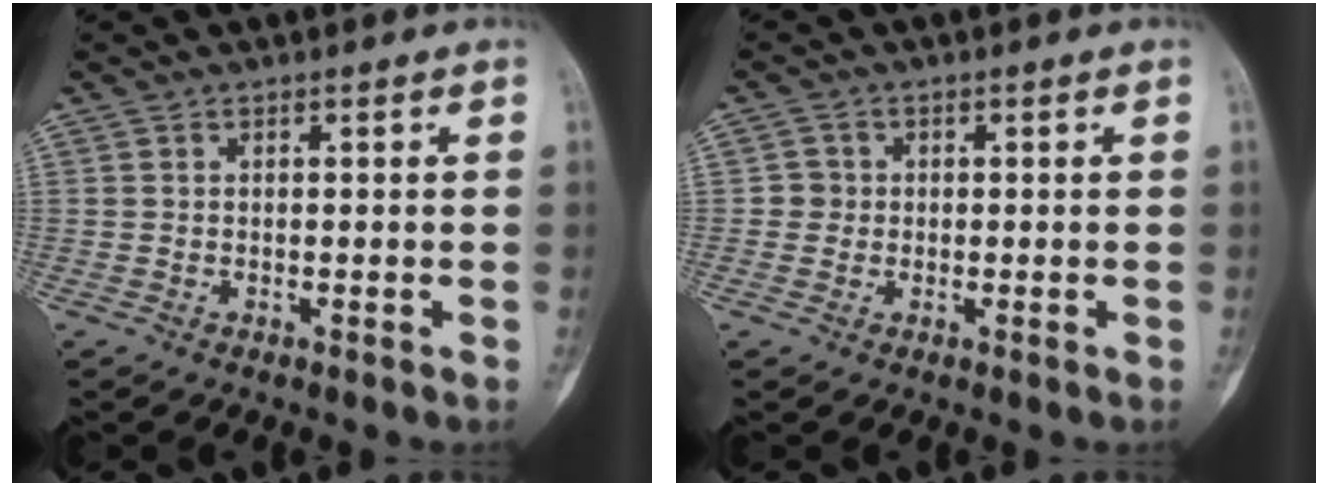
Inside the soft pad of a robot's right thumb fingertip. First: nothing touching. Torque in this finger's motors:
{"motor_torque": [-0.11, 0.40, -0.10, -0.30, -0.07]}